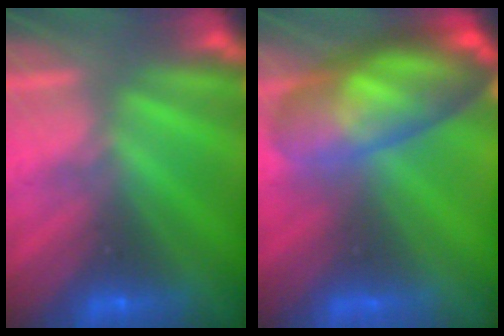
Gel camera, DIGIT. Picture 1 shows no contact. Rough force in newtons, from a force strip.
{"total": 7.6}